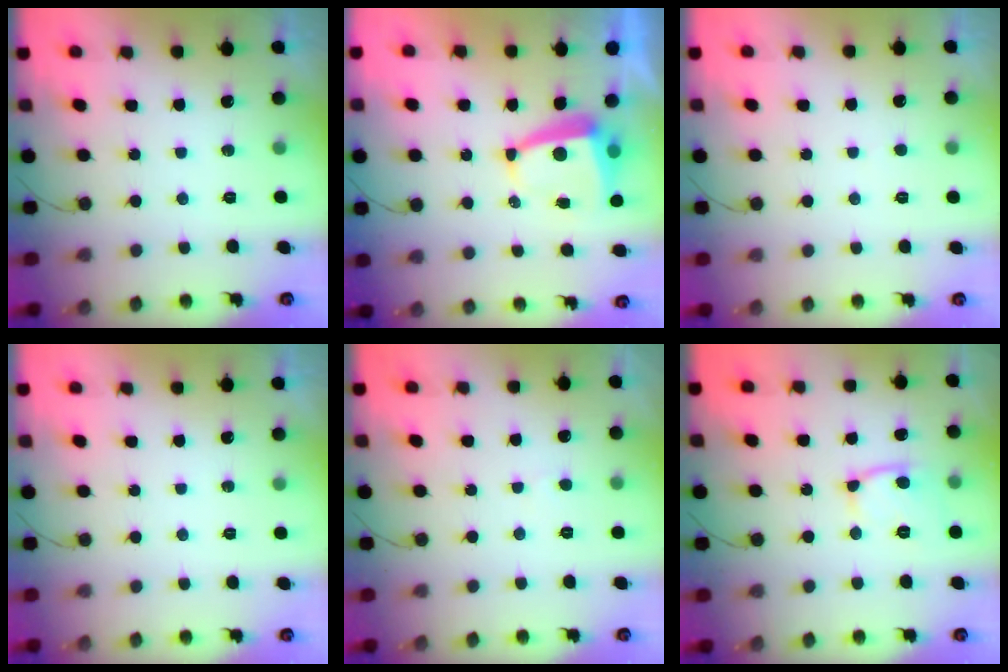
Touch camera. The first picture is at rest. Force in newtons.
{"total": 5.3, "press": 5.2, "slide": 0.7}
{"total": 2.7, "press": 2.7, "slide": 0.3}
{"total": 0.0}
{"total": 2.2, "press": 2.2, "slide": 0.2}
{"total": 10.4, "press": 10.3, "slide": 1.3}